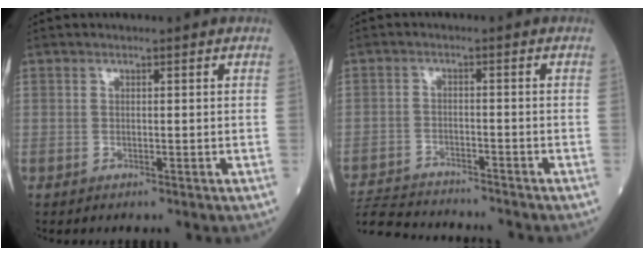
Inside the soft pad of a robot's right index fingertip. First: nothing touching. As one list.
[{"total": 11.0, "force": [-10.6, 1.4, 2.7], "torque": [-0.053, -0.001, -0.173]}]